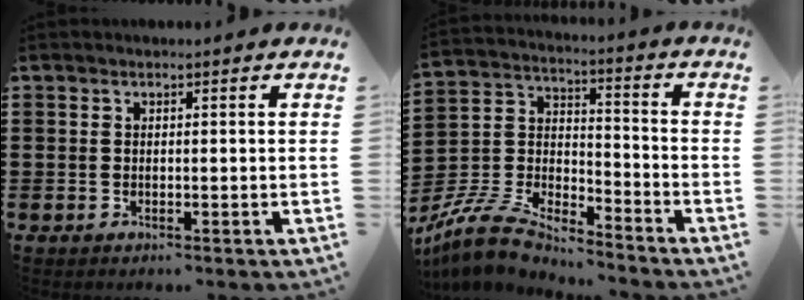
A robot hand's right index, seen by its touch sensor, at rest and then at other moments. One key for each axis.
{"total": 8.1, "fx": -7.4, "fy": 1.6, "fz": 2.9, "tx": -0.086, "ty": -0.005, "tz": -0.154}